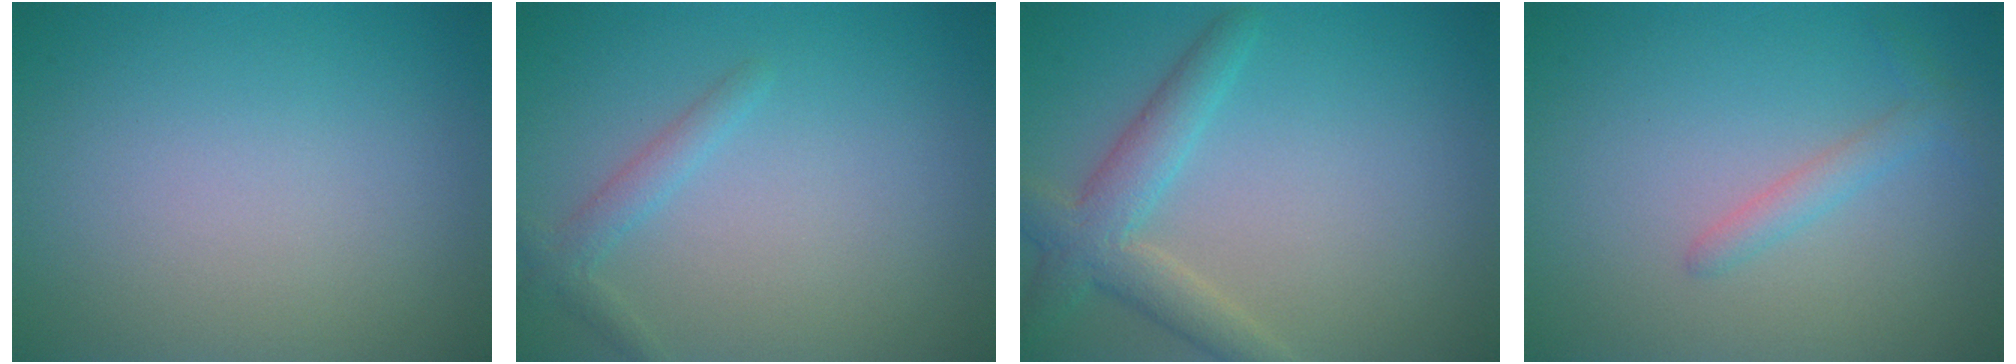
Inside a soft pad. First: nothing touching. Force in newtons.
{"total": 1.6, "press": 1.6, "slide": 0.1}
{"total": 3.8, "press": 3.8, "slide": 0.3}
{"total": 1.5, "press": 1.5, "slide": 0.1}